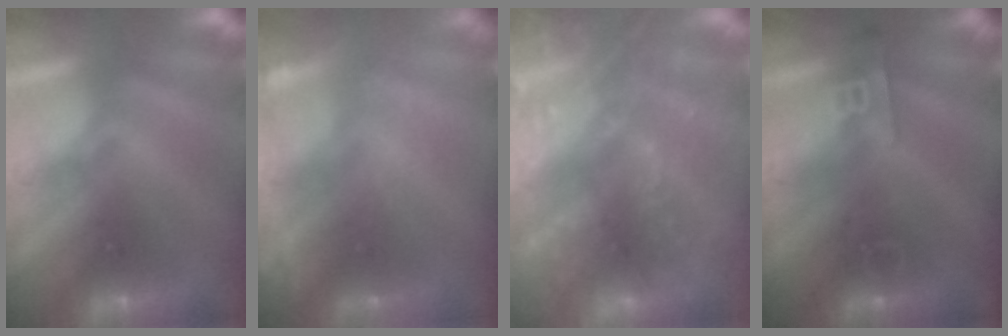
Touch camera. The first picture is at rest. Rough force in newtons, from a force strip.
{"total": 2.1}
{"total": 8.5}
{"total": 2.4}